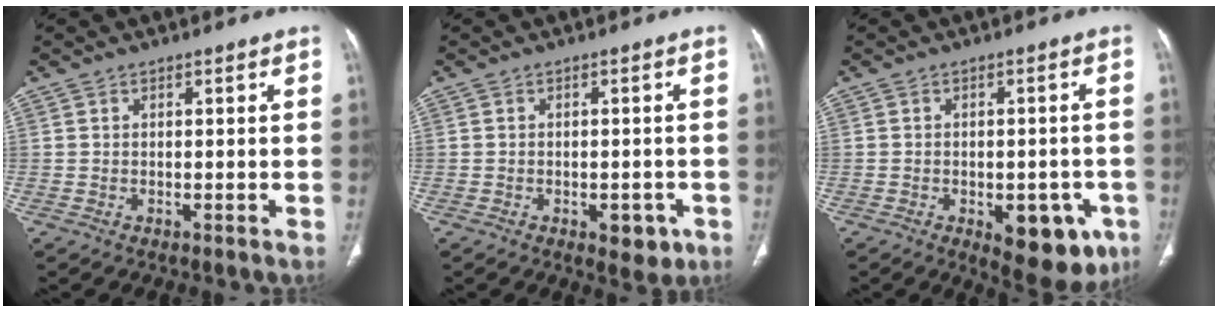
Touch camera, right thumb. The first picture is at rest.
{"total": 4.6, "force": [-2.0, 2.6, 3.3], "torque": [-0.024, 0.005, -0.018]}
{"total": 12.2, "force": [-5.1, 6.1, 9.2], "torque": [-0.084, 0.011, -0.053]}